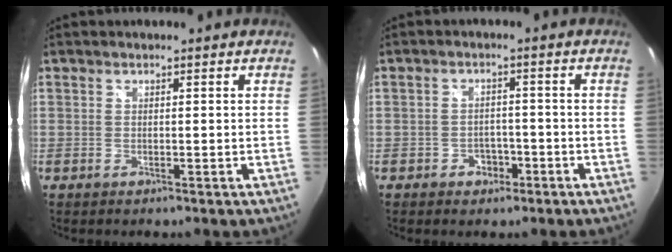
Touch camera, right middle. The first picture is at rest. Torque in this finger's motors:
{"motor_torque": [0.46, -0.38, 0.02, 0.00]}